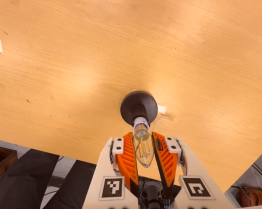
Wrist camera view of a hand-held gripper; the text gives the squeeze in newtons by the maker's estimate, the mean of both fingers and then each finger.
{"total": 13.2, "left": 14.4, "right": 12.0}